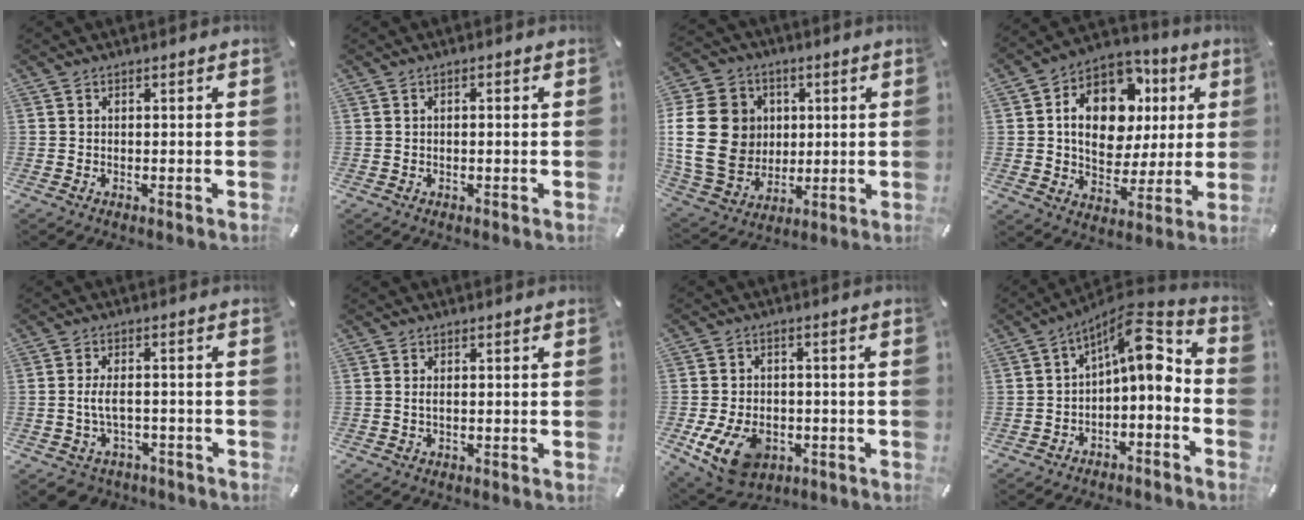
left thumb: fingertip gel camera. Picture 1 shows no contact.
{"total": 0.8, "force": [-0.1, 0.2, 0.8], "torque": [-0.013, 0.000, -0.001]}
{"total": 19.1, "force": [2.0, 16.3, 9.7], "torque": [-0.199, 0.003, 0.039]}
{"total": 16.1, "force": [4.1, 12.0, 9.9], "torque": [-0.168, -0.014, 0.074]}
{"total": 5.9, "force": [-1.7, 3.9, 4.1], "torque": [-0.090, 0.011, -0.035]}
{"total": 1.0, "force": [0.0, 0.4, 1.0], "torque": [-0.020, 0.001, -0.001]}
{"total": 11.7, "force": [-4.2, 8.4, 7.1], "torque": [-0.143, 0.013, -0.073]}
{"total": 10.7, "force": [3.4, 4.8, 8.9], "torque": [-0.125, -0.030, 0.052]}